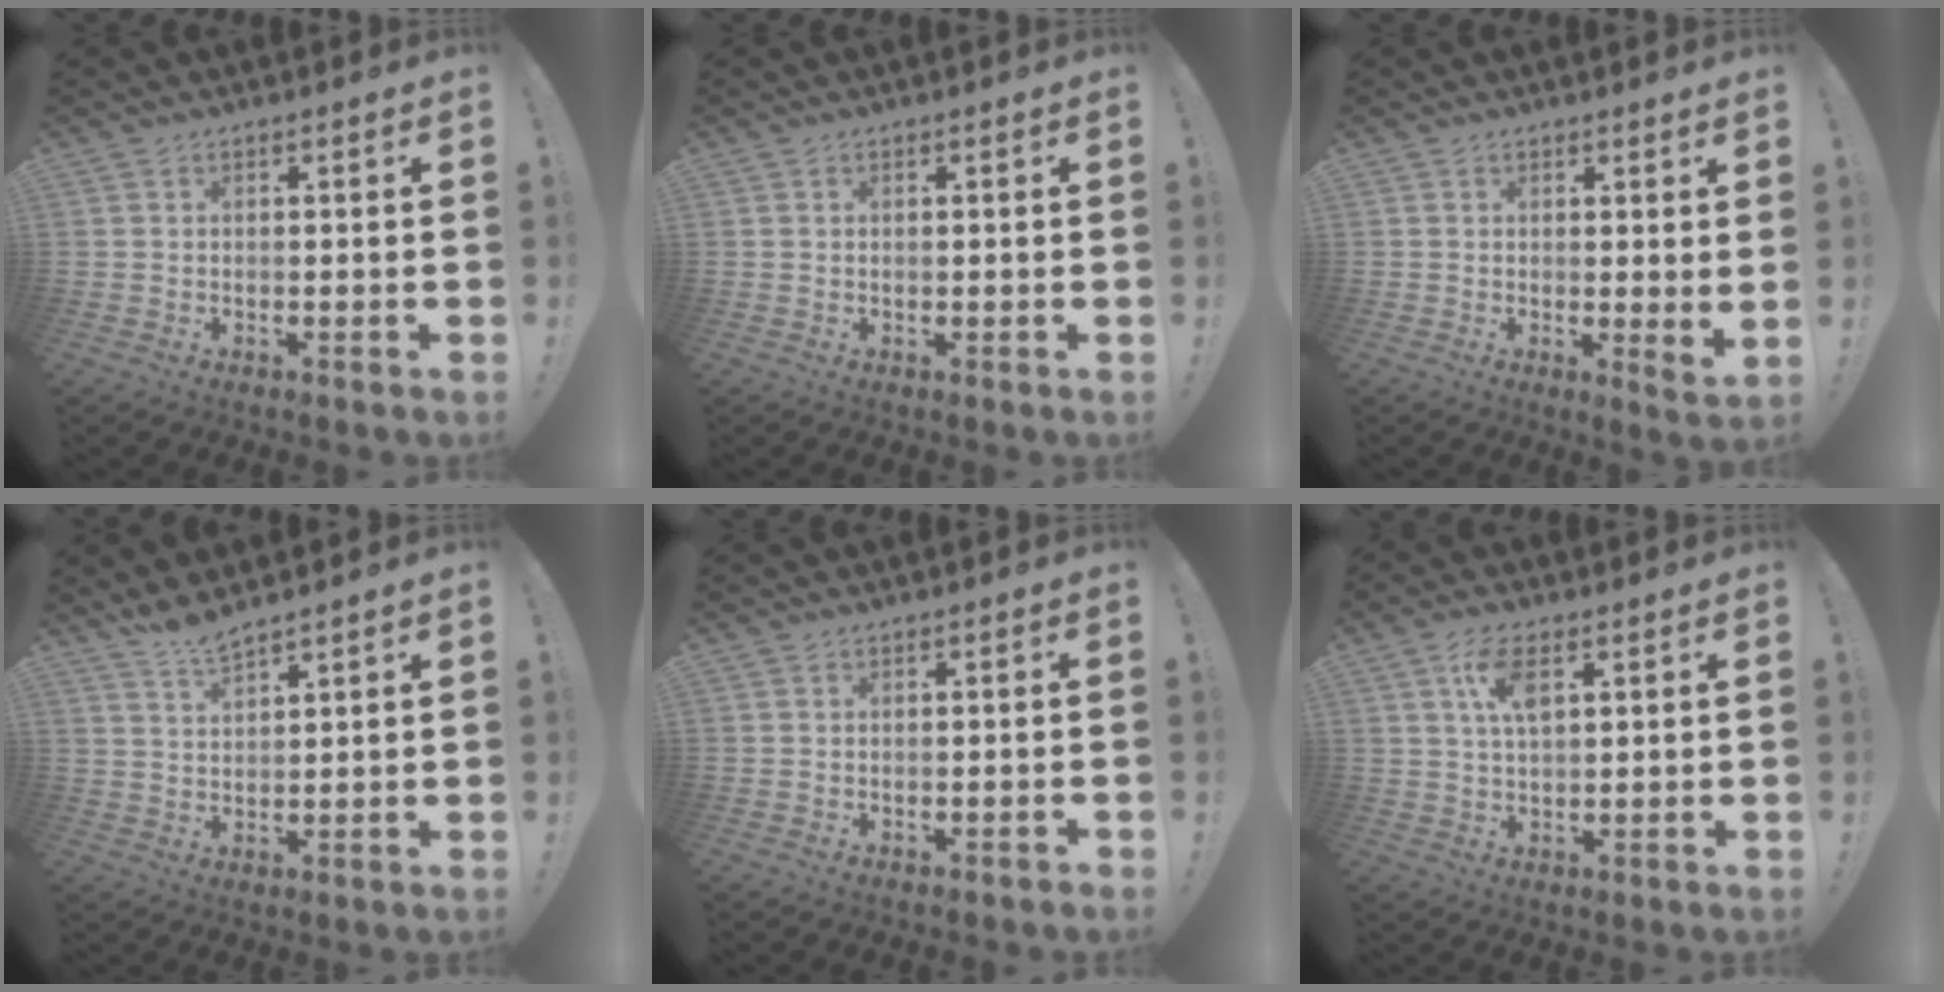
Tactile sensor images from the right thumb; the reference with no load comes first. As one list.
[{"total": 0.0}, {"total": 2.5, "force": [1.5, 0.4, 2.0], "torque": [-0.011, -0.016, 0.024]}, {"total": 4.8, "force": [4.5, 0.2, 1.9], "torque": [-0.041, -0.026, 0.080]}, {"total": 0.6, "force": [-0.5, -0.4, 0.1], "torque": [-0.007, 0.002, -0.008]}, {"total": 7.3, "force": [2.9, 3.3, 5.9], "torque": [-0.104, 0.000, 0.051]}]